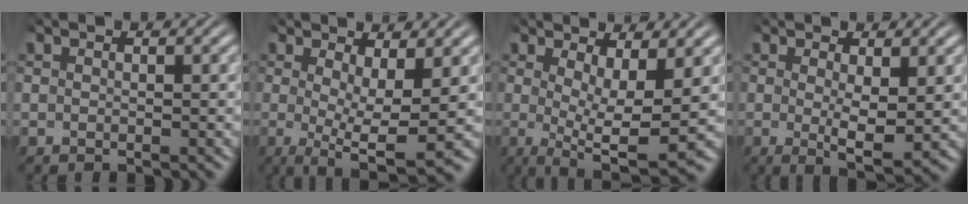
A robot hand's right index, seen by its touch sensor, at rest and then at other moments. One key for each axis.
{"total": 6.2, "fx": -1.8, "fy": 2.3, "fz": 5.4, "tx": -0.088, "ty": -0.034, "tz": -0.016}
{"total": 7.3, "fx": -0.8, "fy": 3.1, "fz": 6.5, "tx": -0.105, "ty": -0.035, "tz": -0.002}
{"total": 4.2, "fx": -0.2, "fy": 1.6, "fz": 3.9, "tx": -0.069, "ty": -0.022, "tz": 0.001}